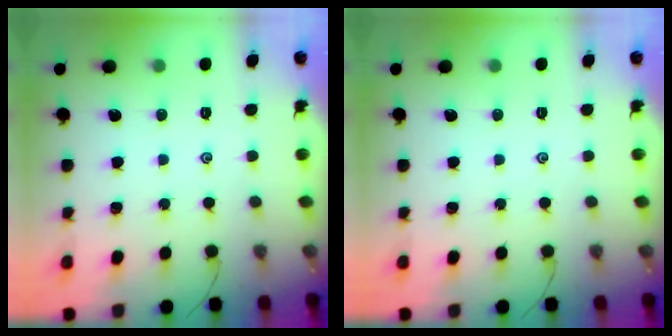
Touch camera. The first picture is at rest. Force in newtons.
{"total": 0.0}